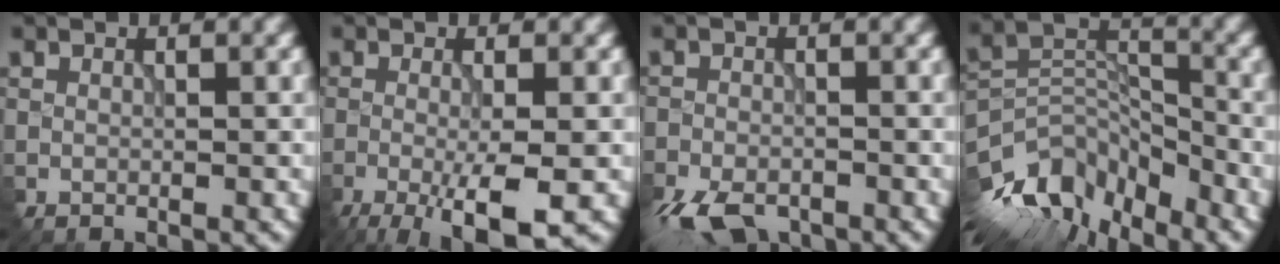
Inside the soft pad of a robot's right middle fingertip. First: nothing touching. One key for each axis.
{"total": 5.9, "fx": -2.6, "fy": 1.0, "fz": 5.2, "tx": -0.089, "ty": -0.003, "tz": -0.046}
{"total": 5.5, "fx": -4.2, "fy": 2.3, "fz": 2.8, "tx": -0.054, "ty": -0.019, "tz": -0.083}
{"total": 10.1, "fx": -7.5, "fy": 4.9, "fz": 4.6, "tx": -0.096, "ty": 0.000, "tz": -0.144}